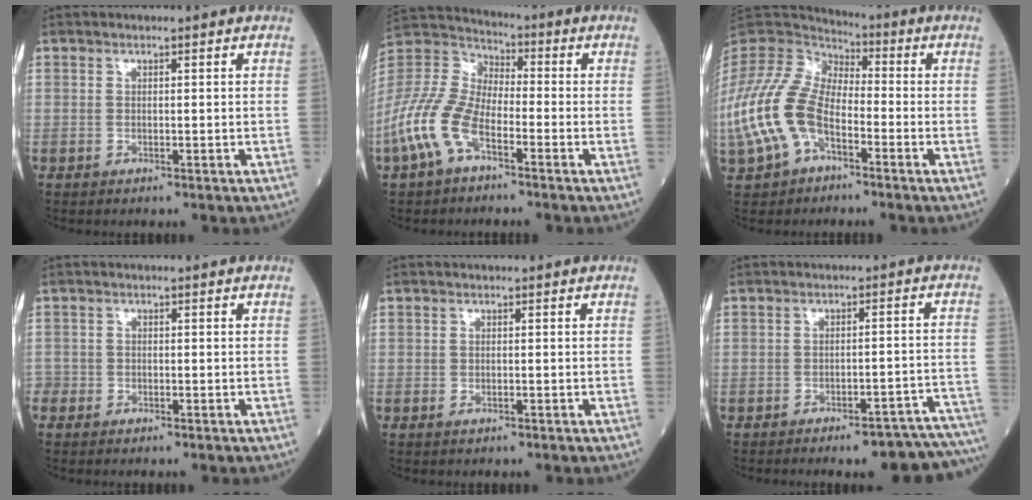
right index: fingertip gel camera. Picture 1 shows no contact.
{"total": 12.0, "force": [-5.7, 5.6, 9.0], "torque": [-0.224, 0.009, -0.117]}
{"total": 14.7, "force": [-5.0, 8.7, 10.7], "torque": [-0.254, 0.011, -0.101]}
{"total": 1.3, "force": [-0.9, 0.9, 0.1], "torque": [-0.003, 0.003, -0.020]}
{"total": 0.7, "force": [-0.3, 0.2, 0.6], "torque": [-0.014, -0.002, -0.004]}
{"total": 12.6, "force": [-11.6, 0.9, 4.8], "torque": [-0.001, 0.024, -0.132]}